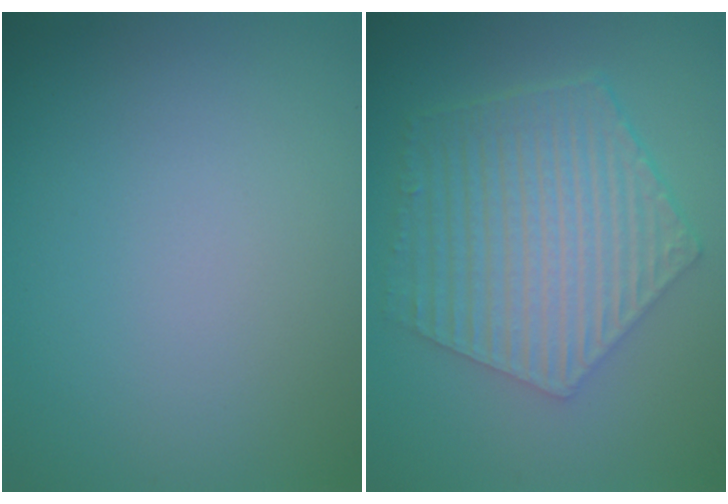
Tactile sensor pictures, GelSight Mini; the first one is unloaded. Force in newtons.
{"total": 6.6, "press": 4.7, "slide": 4.6}